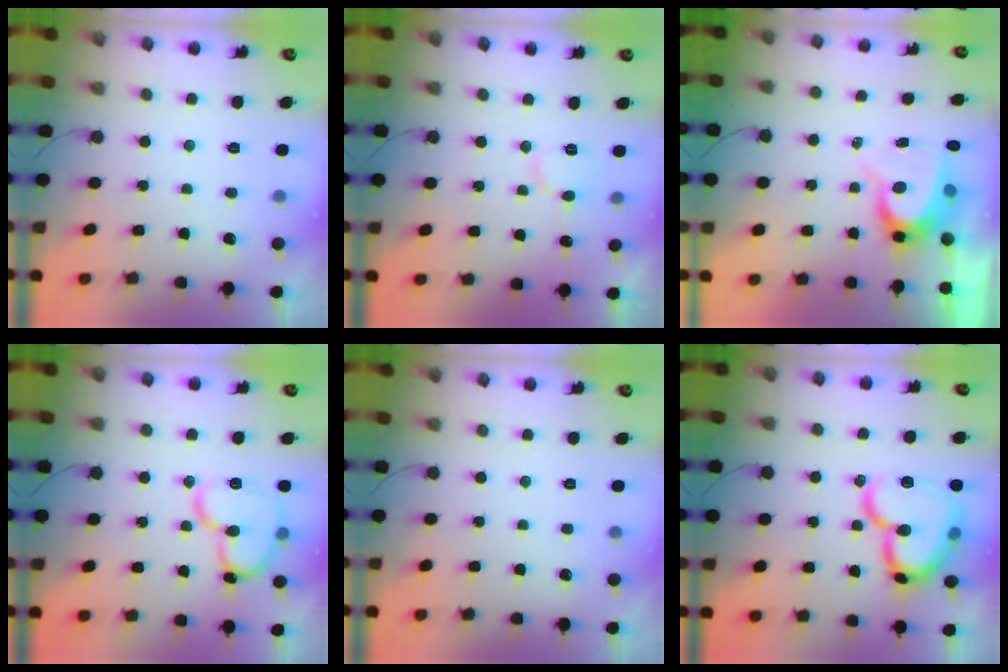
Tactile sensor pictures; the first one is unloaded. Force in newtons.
{"total": 5.7, "press": 5.7, "slide": 0.1}
{"total": 7.9, "press": 7.9, "slide": 0.4}
{"total": 14.6, "press": 14.5, "slide": 1.8}
{"total": 0.0}
{"total": 21.0, "press": 20.9, "slide": 2.3}